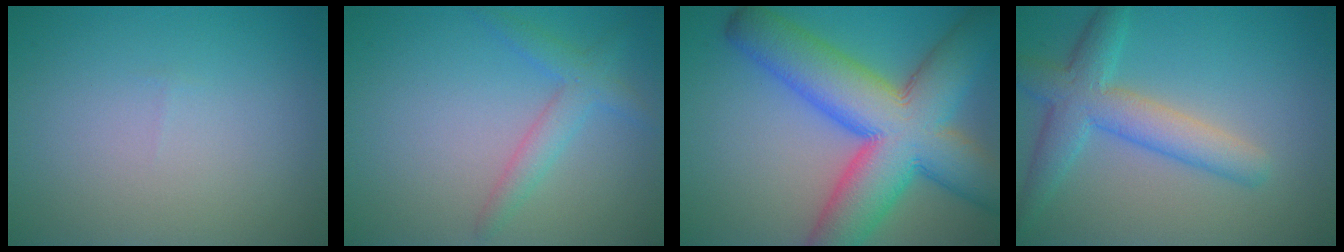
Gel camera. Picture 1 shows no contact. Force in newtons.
{"total": 2.6, "press": 2.6, "slide": 0.2}
{"total": 13.6, "press": 13.6, "slide": 0.6}
{"total": 5.1, "press": 5.1, "slide": 0.1}